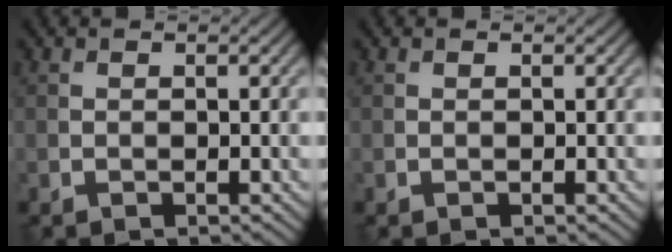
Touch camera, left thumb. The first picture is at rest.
{"total": 0.0}